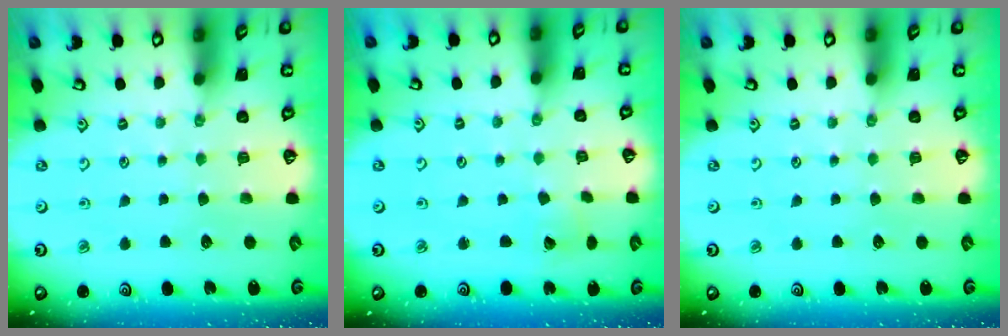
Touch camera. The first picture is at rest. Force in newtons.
{"total": 3.0, "press": 3.0, "slide": 0.2}
{"total": 0.0}